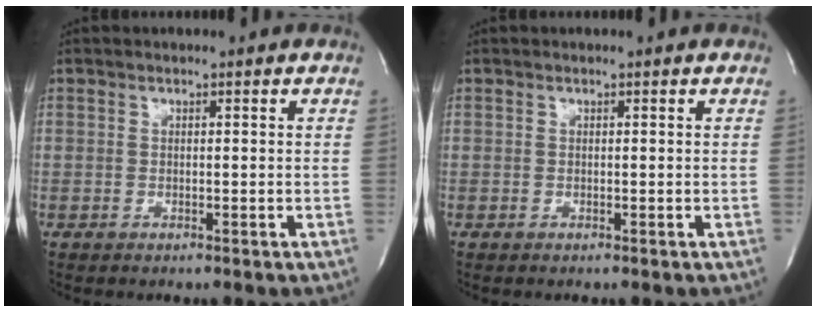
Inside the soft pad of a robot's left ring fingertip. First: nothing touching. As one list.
[{"total": 0.0}]